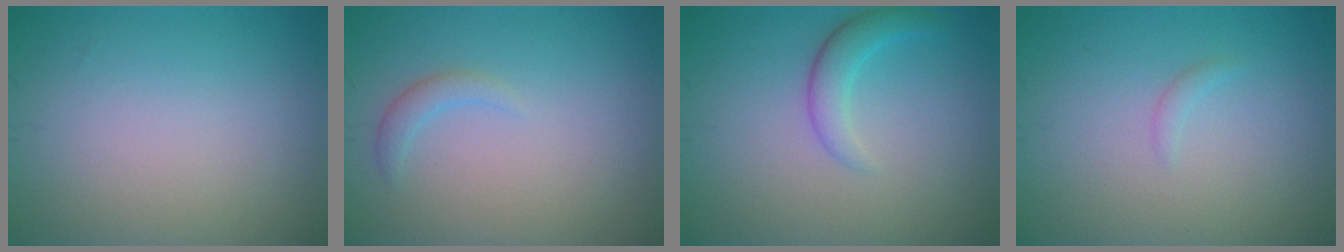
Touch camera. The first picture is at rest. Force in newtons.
{"total": 1.3, "press": 1.3, "slide": 0.1}
{"total": 2.4, "press": 2.4, "slide": 0.1}
{"total": 0.7, "press": 0.7, "slide": 0.1}